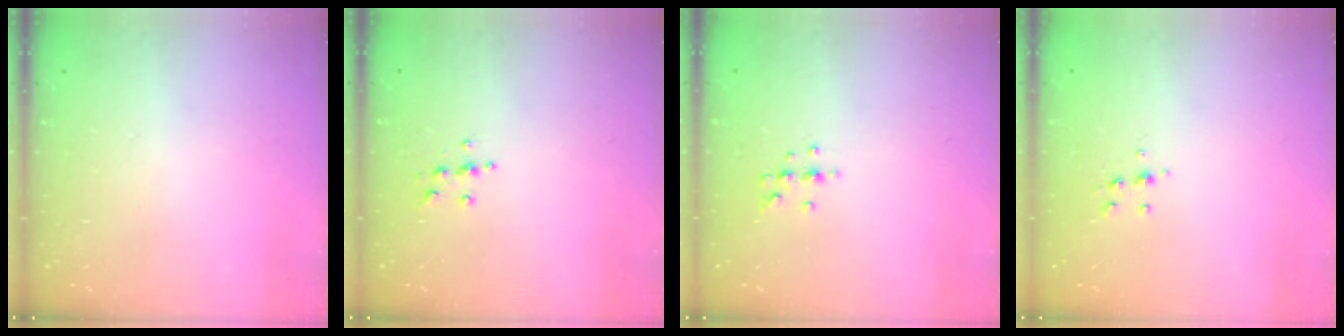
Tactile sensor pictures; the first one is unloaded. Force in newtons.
{"total": 5.6, "press": 5.6, "slide": 0.7}
{"total": 5.4, "press": 5.2, "slide": 1.4}
{"total": 5.4, "press": 5.4, "slide": 0.5}